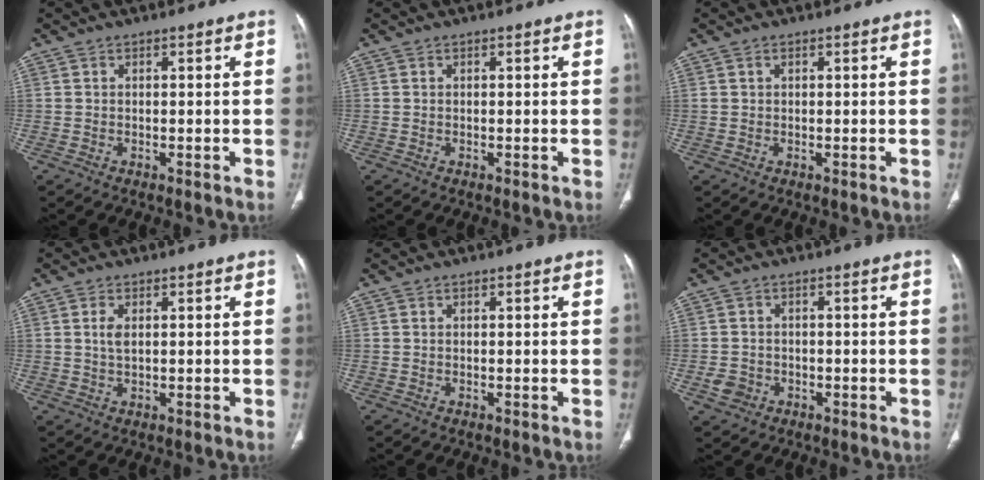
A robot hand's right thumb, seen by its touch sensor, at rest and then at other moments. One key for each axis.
{"total": 0.0}
{"total": 0.7, "fx": 0.4, "fy": 0.4, "fz": 0.4, "tx": -0.008, "ty": 0.003, "tz": 0.008}
{"total": 2.6, "fx": 0.7, "fy": 1.2, "fz": 2.1, "tx": -0.048, "ty": -0.001, "tz": 0.016}
{"total": 0.0}
{"total": 3.1, "fx": -1.2, "fy": 2.6, "fz": 1.1, "tx": -0.014, "ty": 0.010, "tz": -0.017}